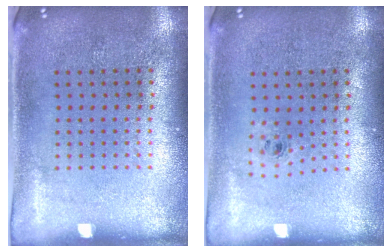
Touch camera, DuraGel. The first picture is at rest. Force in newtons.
{"total": 0.5, "press": 0.3, "slide": 0.4}